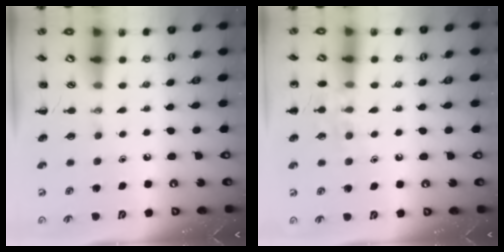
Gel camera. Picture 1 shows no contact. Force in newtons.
{"total": 7.7, "press": 7.5, "slide": 1.4}